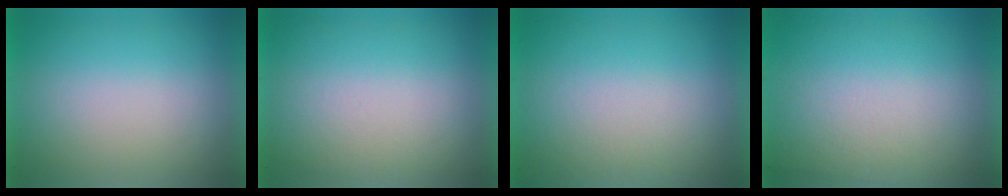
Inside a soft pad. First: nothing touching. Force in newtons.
{"total": 1.4}
{"total": 2.3}
{"total": 3.1}